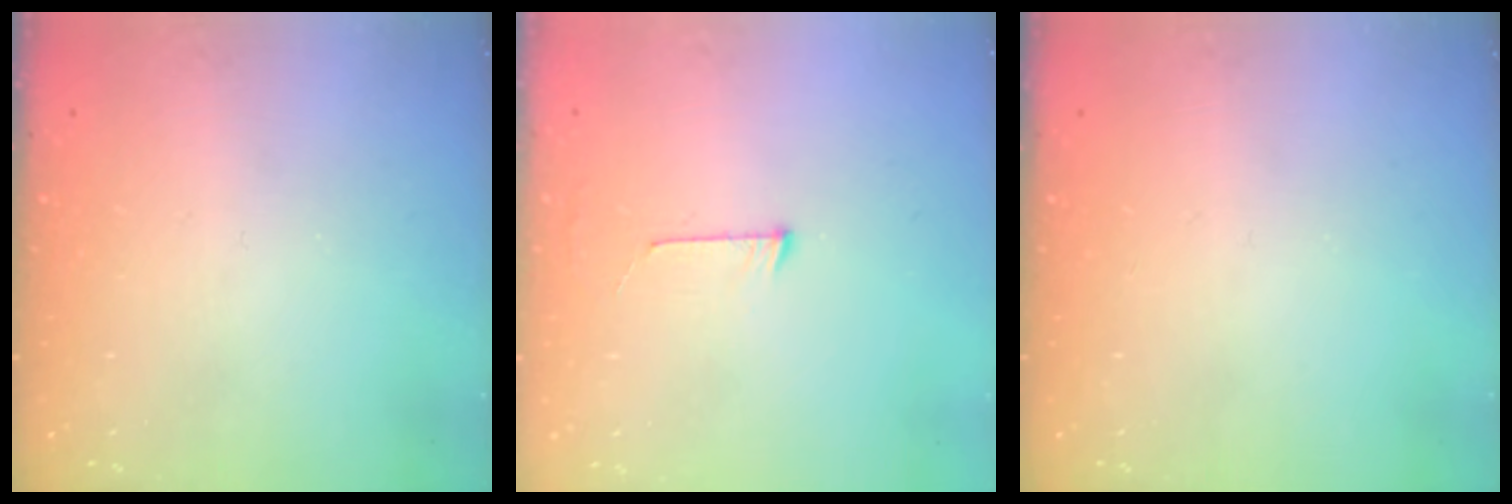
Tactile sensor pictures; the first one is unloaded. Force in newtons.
{"total": 3.3, "press": 3.3, "slide": 0.3}
{"total": 0.0}